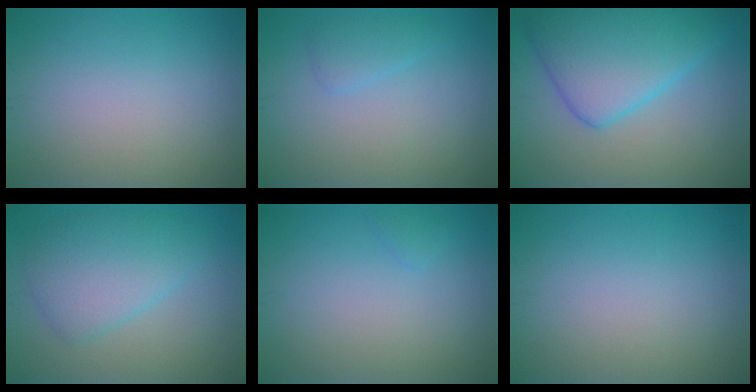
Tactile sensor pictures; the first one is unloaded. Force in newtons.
{"total": 1.4, "press": 1.4, "slide": 0.2}
{"total": 8.0, "press": 8.0, "slide": 0.2}
{"total": 4.7, "press": 4.7, "slide": 0.1}
{"total": 0.6, "press": 0.6, "slide": 0.0}
{"total": 0.0}